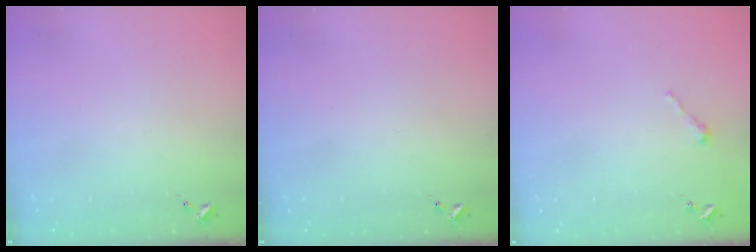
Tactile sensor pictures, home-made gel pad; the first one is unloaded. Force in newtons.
{"total": 0.0}
{"total": 2.5, "press": 2.5, "slide": 0.2}